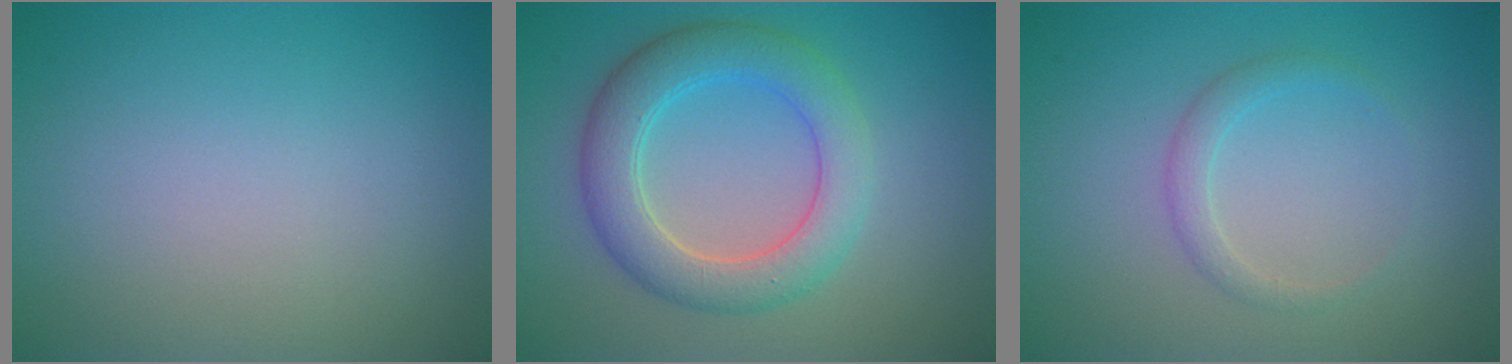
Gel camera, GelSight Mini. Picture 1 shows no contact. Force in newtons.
{"total": 5.5, "press": 5.5, "slide": 0.1}
{"total": 1.5, "press": 1.5, "slide": 0.2}